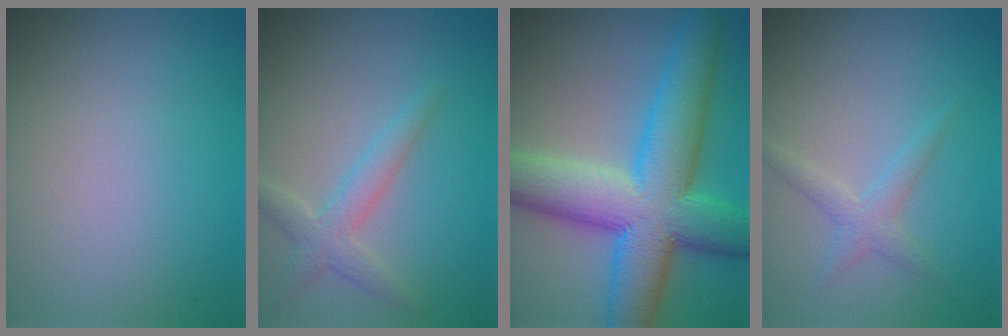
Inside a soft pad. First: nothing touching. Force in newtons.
{"total": 2.6, "press": 2.6, "slide": 0.1}
{"total": 11.8, "press": 11.8, "slide": 0.1}
{"total": 1.8, "press": 1.8, "slide": 0.1}